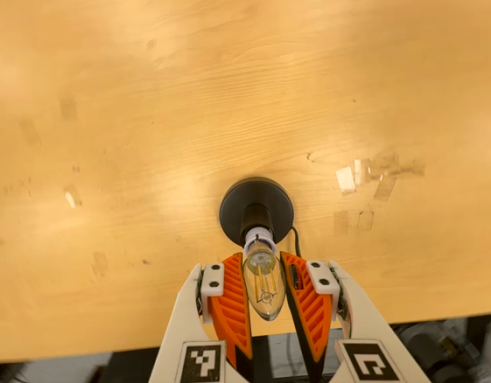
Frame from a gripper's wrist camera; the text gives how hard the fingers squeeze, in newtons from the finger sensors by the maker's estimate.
{"total": 9.3, "left": 8.4, "right": 10.2}